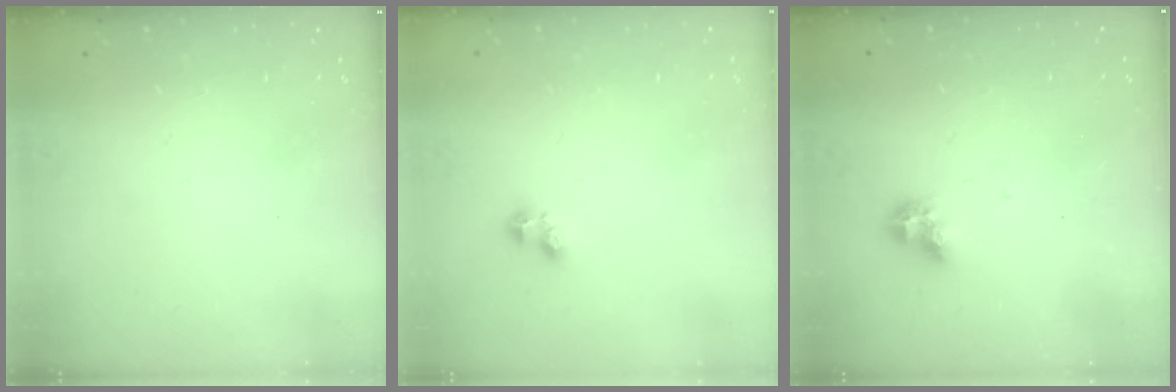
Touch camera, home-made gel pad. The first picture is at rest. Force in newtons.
{"total": 1.9, "press": 1.8, "slide": 0.5}
{"total": 6.6, "press": 6.5, "slide": 0.4}